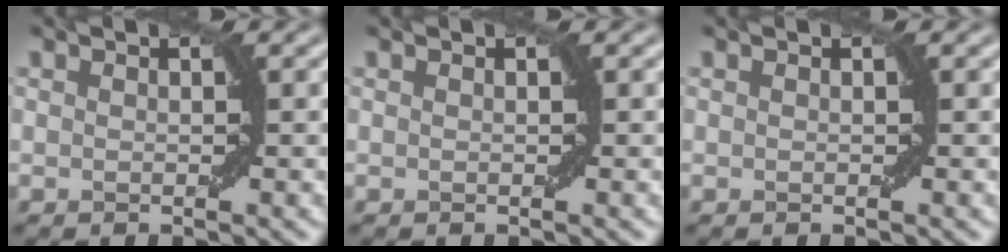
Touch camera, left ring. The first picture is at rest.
{"total": 0.0}
{"total": 0.0}